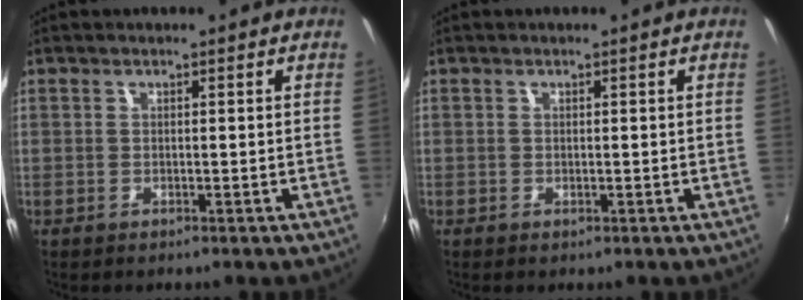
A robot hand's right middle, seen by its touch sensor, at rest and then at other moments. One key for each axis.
{"total": 0.0}